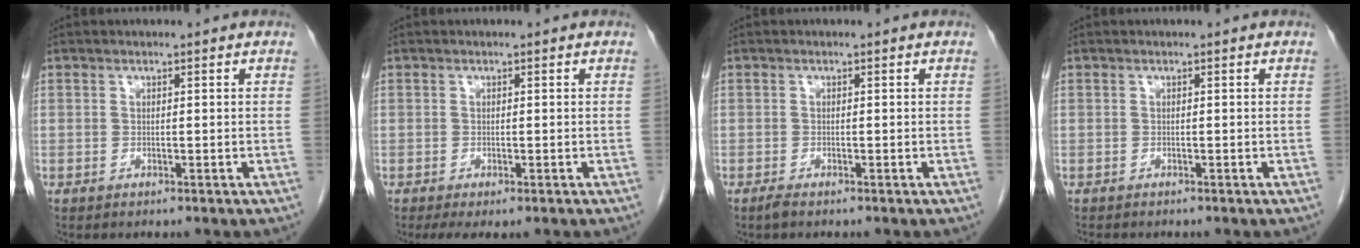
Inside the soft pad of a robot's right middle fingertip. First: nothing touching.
{"total": 2.6, "force": [-1.7, 0.8, 1.8], "torque": [-0.025, -0.007, -0.023]}
{"total": 0.8, "force": [-0.7, 0.0, 0.5], "torque": [-0.018, -0.004, -0.014]}
{"total": 1.2, "force": [-1.1, 0.2, 0.4], "torque": [-0.011, -0.003, -0.015]}